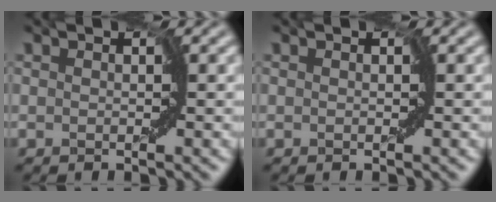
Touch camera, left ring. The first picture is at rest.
{"total": 0.0}